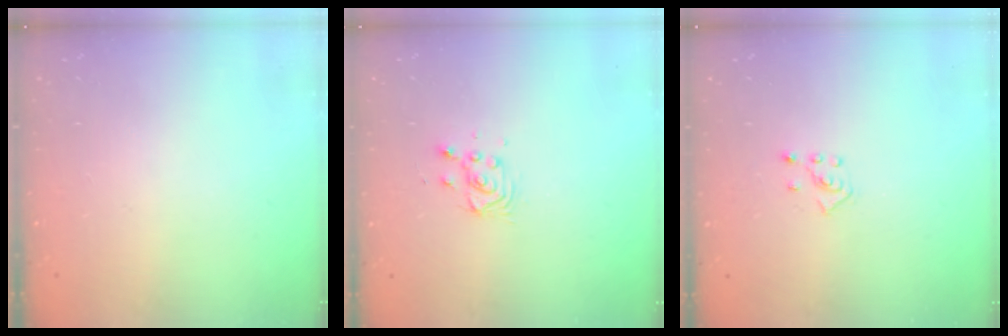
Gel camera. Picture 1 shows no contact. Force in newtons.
{"total": 3.1, "press": 3.1, "slide": 0.3}
{"total": 4.2, "press": 4.1, "slide": 0.7}